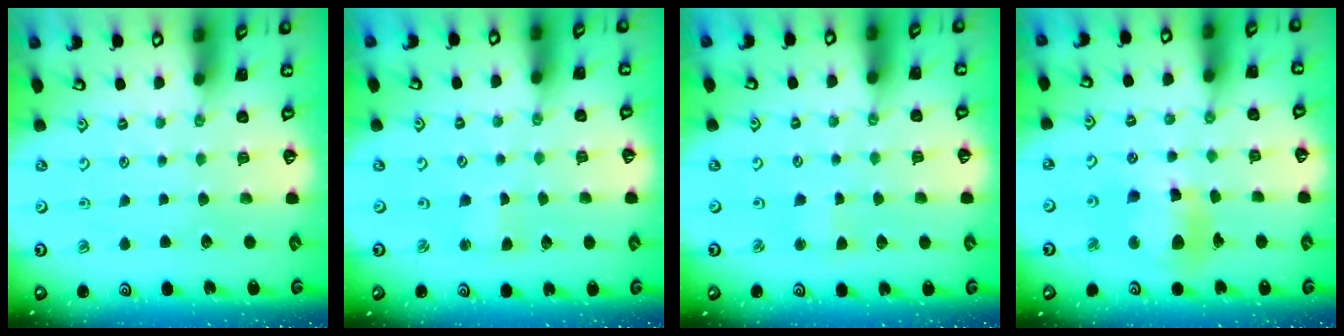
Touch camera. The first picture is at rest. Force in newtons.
{"total": 1.4, "press": 1.3, "slide": 0.2}
{"total": 2.0, "press": 2.0, "slide": 0.3}
{"total": 11.7, "press": 11.5, "slide": 1.8}